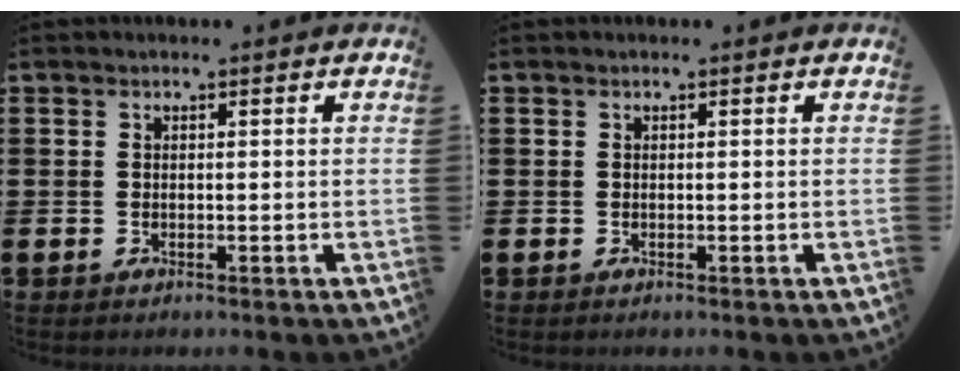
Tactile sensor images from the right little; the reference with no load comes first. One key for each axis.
{"total": 0.0}